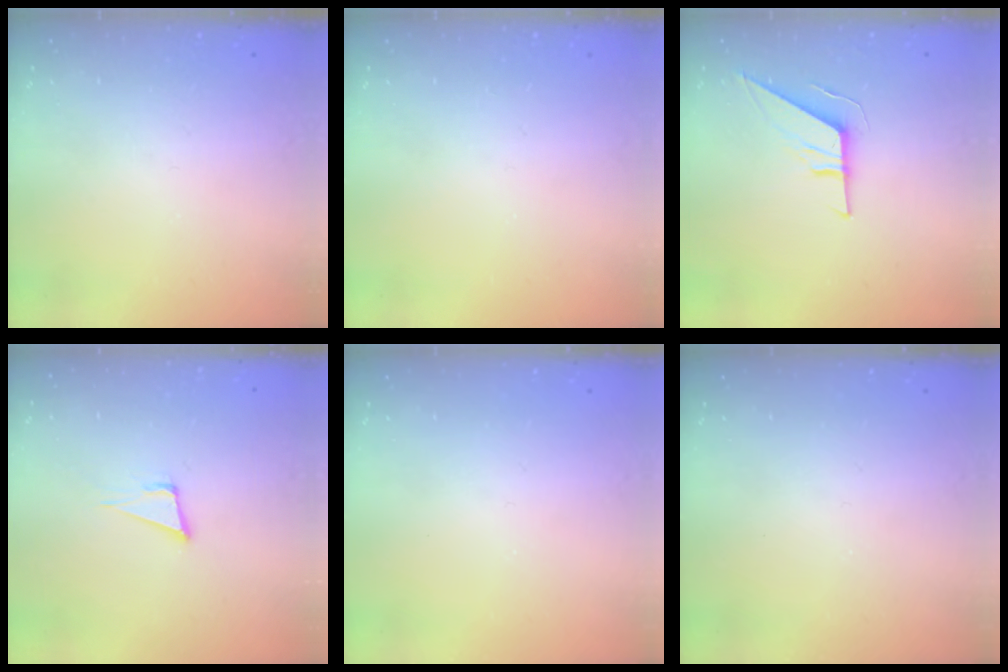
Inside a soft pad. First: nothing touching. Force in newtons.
{"total": 0.0}
{"total": 9.2, "press": 9.1, "slide": 0.9}
{"total": 5.7, "press": 4.6, "slide": 3.2}
{"total": 0.0}
{"total": 0.0}